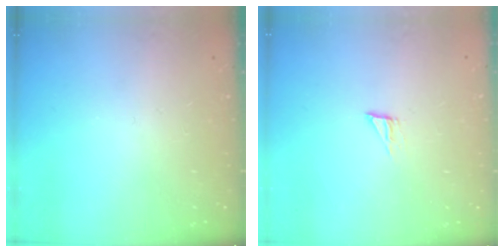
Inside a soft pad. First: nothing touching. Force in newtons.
{"total": 4.3, "press": 4.3, "slide": 0.3}